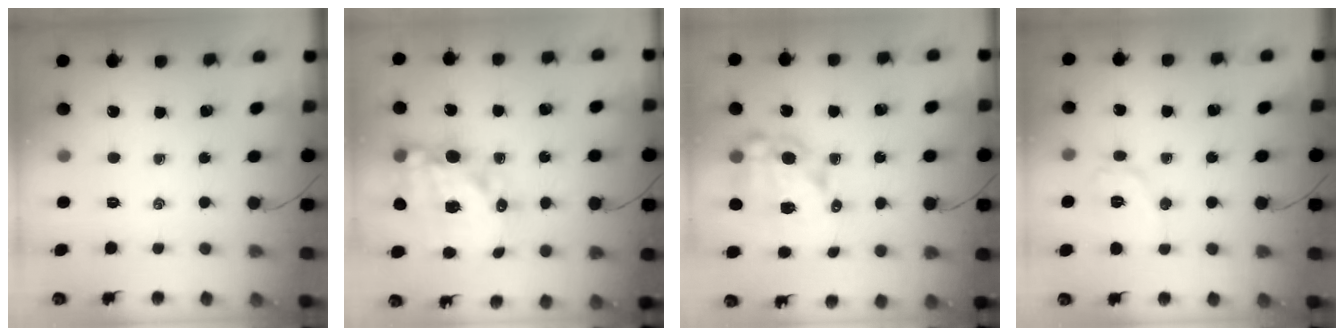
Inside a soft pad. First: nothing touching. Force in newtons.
{"total": 20.7, "press": 20.1, "slide": 4.8}
{"total": 14.3, "press": 14.0, "slide": 3.1}
{"total": 8.5, "press": 8.5, "slide": 0.1}